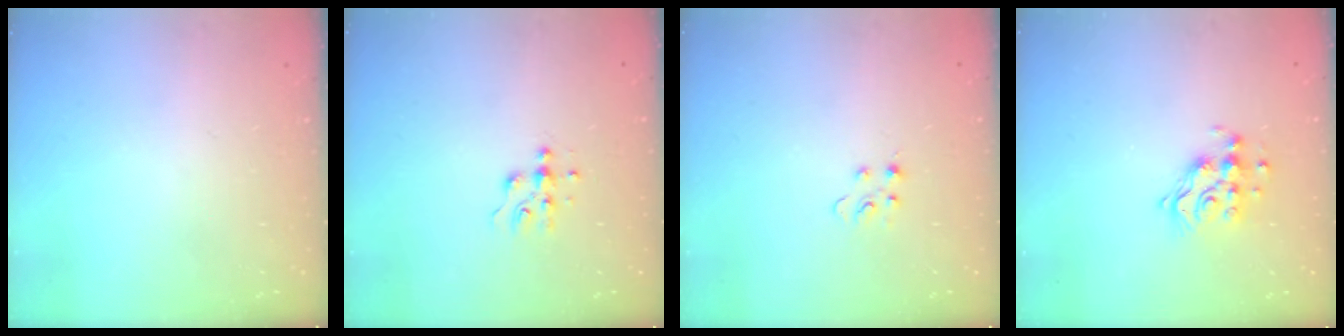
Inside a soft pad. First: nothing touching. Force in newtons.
{"total": 6.4, "press": 6.3, "slide": 0.6}
{"total": 2.9, "press": 2.9, "slide": 0.4}
{"total": 11.5, "press": 11.4, "slide": 1.0}